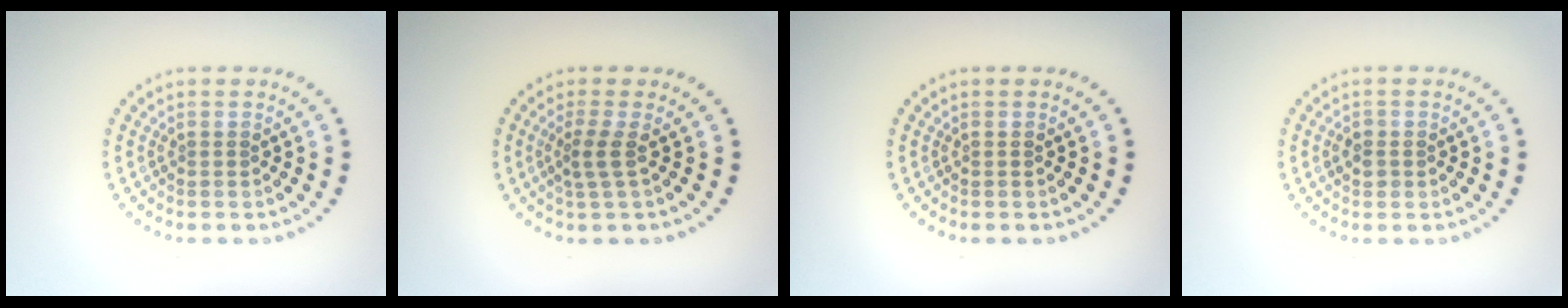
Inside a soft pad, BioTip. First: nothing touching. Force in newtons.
{"total": 2.0, "press": 1.3, "slide": 1.5}
{"total": 0.0}
{"total": 1.2, "press": 1.1, "slide": 0.3}